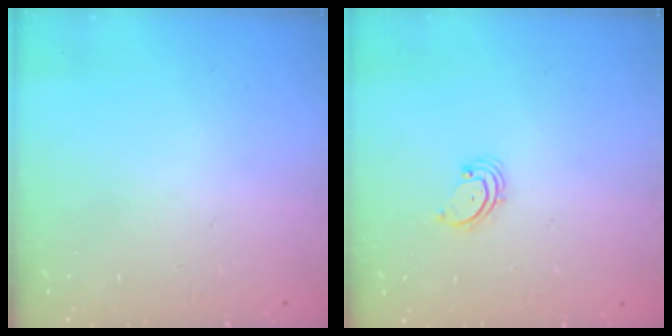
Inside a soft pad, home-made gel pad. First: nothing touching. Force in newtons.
{"total": 1.7, "press": 1.6, "slide": 0.2}